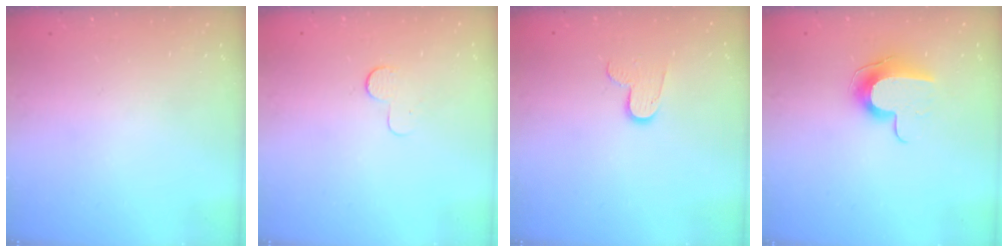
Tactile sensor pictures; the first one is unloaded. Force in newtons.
{"total": 3.9, "press": 3.9, "slide": 0.4}
{"total": 7.6, "press": 7.6, "slide": 0.5}
{"total": 9.8, "press": 9.8, "slide": 0.6}